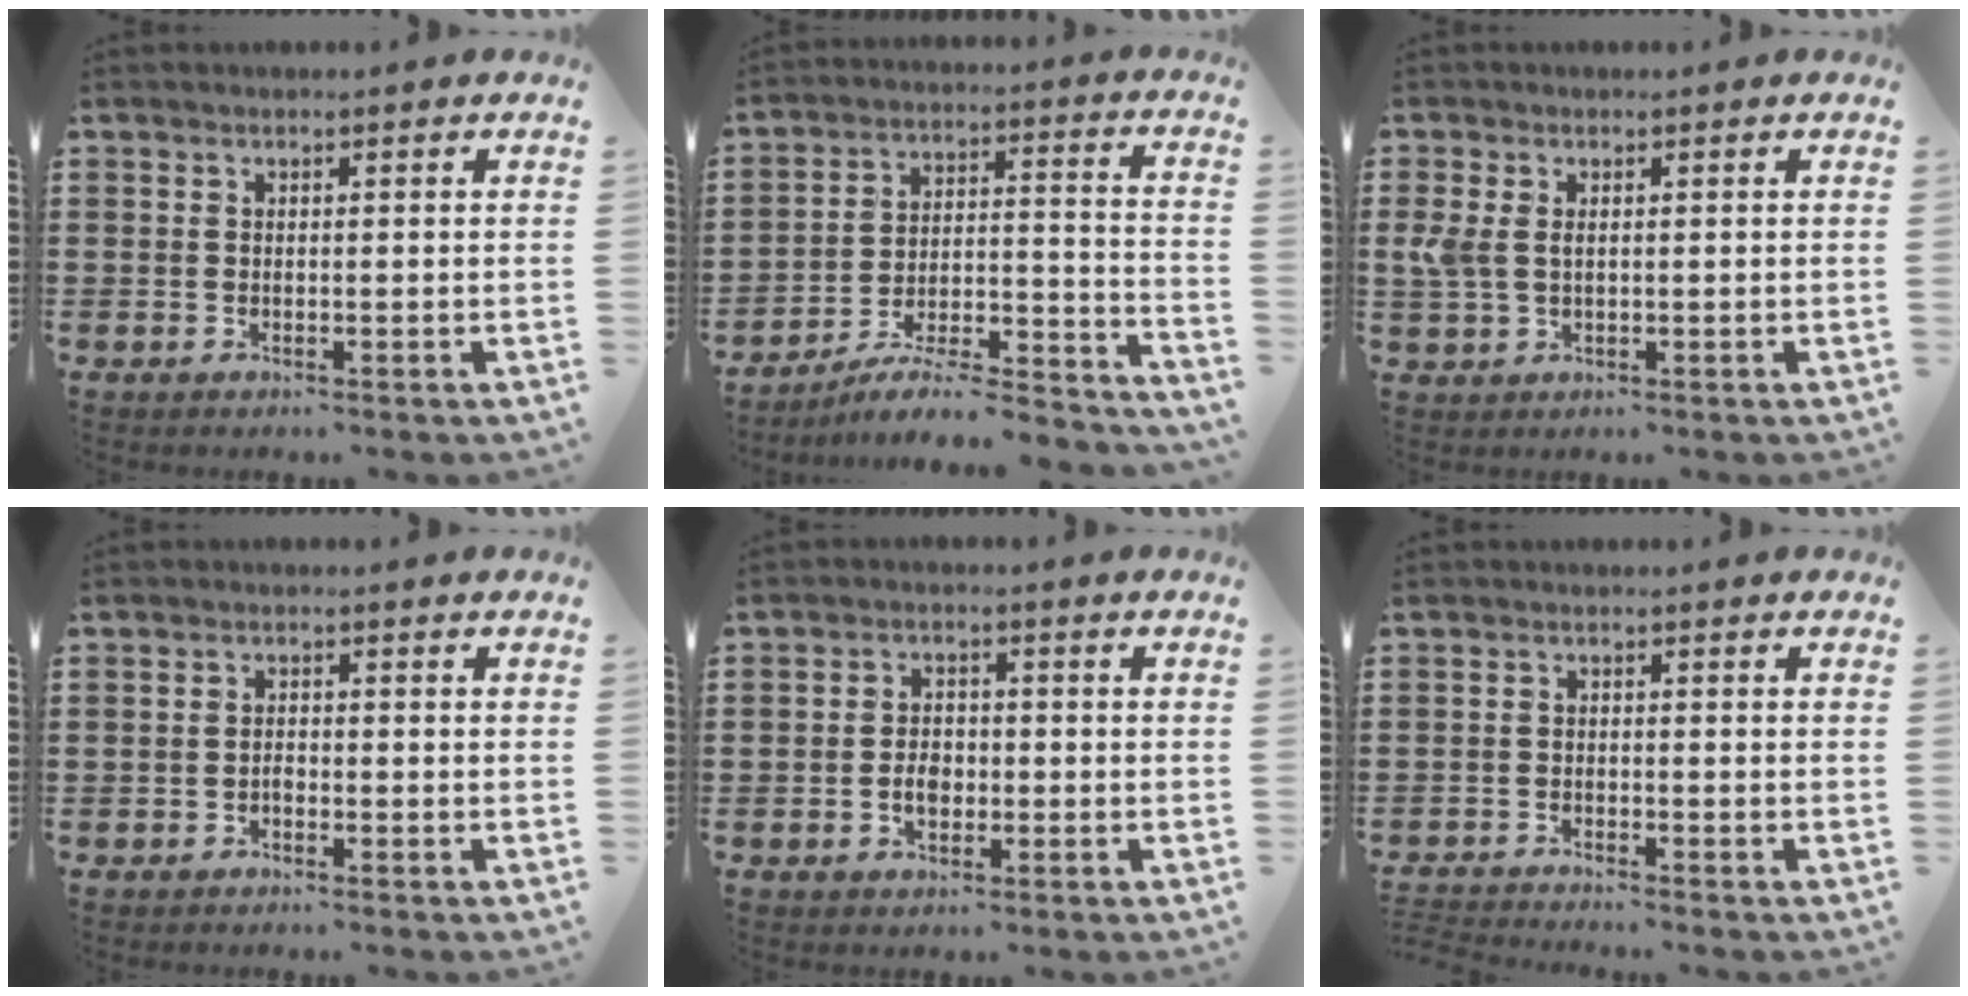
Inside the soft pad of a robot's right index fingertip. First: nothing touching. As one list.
[{"total": 6.3, "force": [-5.6, 0.9, 2.8], "torque": [-0.040, -0.004, -0.111]}, {"total": 2.9, "force": [0.6, 1.7, 2.3], "torque": [-0.065, 0.001, 0.006]}, {"total": 1.0, "force": [-0.7, 0.5, 0.5], "torque": [-0.011, -0.003, -0.013]}, {"total": 3.0, "force": [-0.9, 1.9, 2.1], "torque": [-0.034, -0.002, -0.018]}, {"total": 1.9, "force": [-1.9, -0.1, -0.1], "torque": [-0.001, 0.001, -0.041]}]